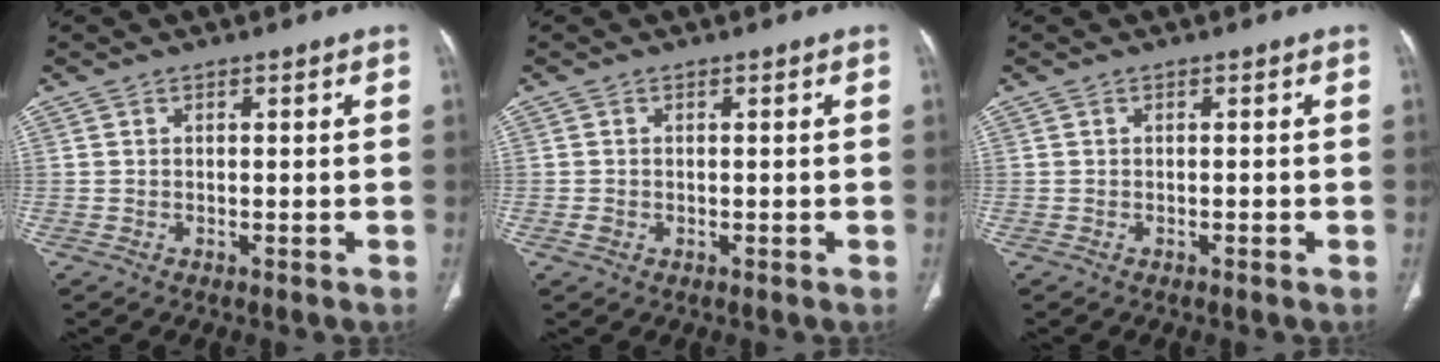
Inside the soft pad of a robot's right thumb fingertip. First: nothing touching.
{"total": 1.1, "force": [-0.3, 0.8, 0.6], "torque": [-0.014, 0.000, -0.005]}
{"total": 0.5, "force": [-0.2, 0.2, 0.4], "torque": [-0.008, 0.000, -0.002]}